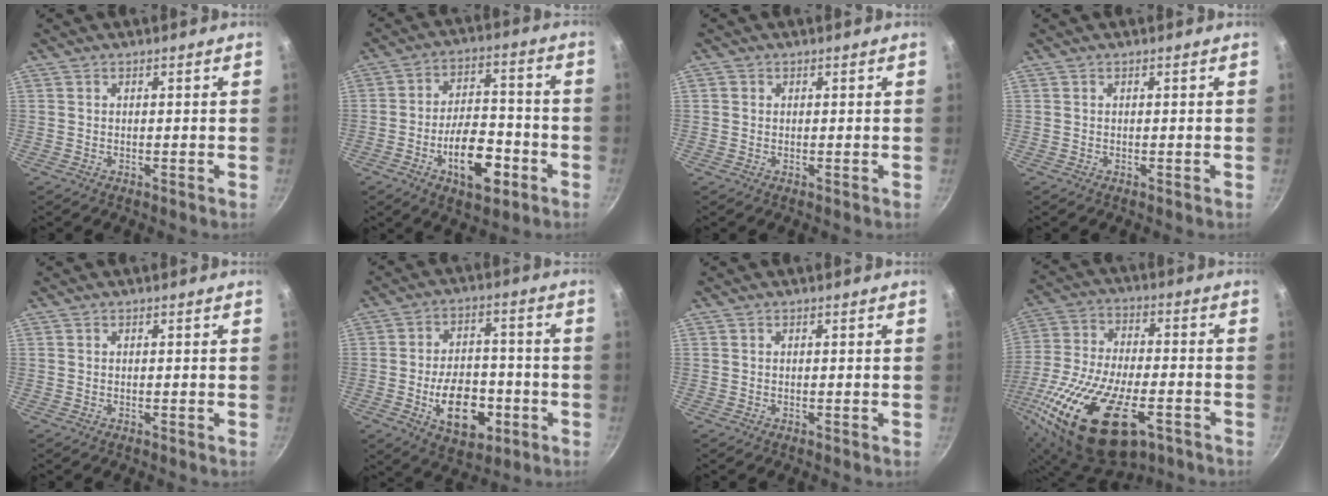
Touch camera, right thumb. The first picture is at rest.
{"total": 13.7, "force": [-5.6, 7.0, 10.4], "torque": [-0.139, 0.039, -0.086]}
{"total": 1.0, "force": [0.2, 0.9, 0.2], "torque": [-0.002, 0.001, 0.000]}
{"total": 0.0}
{"total": 0.0}
{"total": 14.0, "force": [-4.3, 8.8, 10.0], "torque": [-0.123, 0.022, -0.059]}
{"total": 0.0}
{"total": 27.5, "force": [-11.6, 13.3, 21.0], "torque": [-0.406, 0.007, -0.203]}